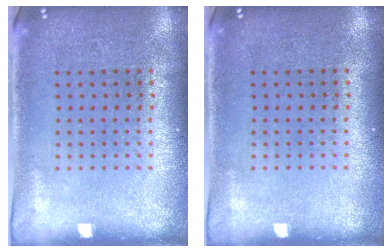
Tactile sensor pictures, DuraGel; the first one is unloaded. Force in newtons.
{"total": 0.0}